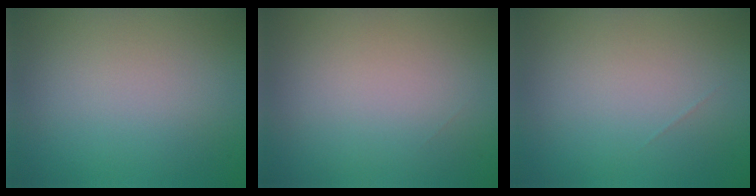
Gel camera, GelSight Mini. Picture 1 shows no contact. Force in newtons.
{"total": 0.0}
{"total": 0.0}